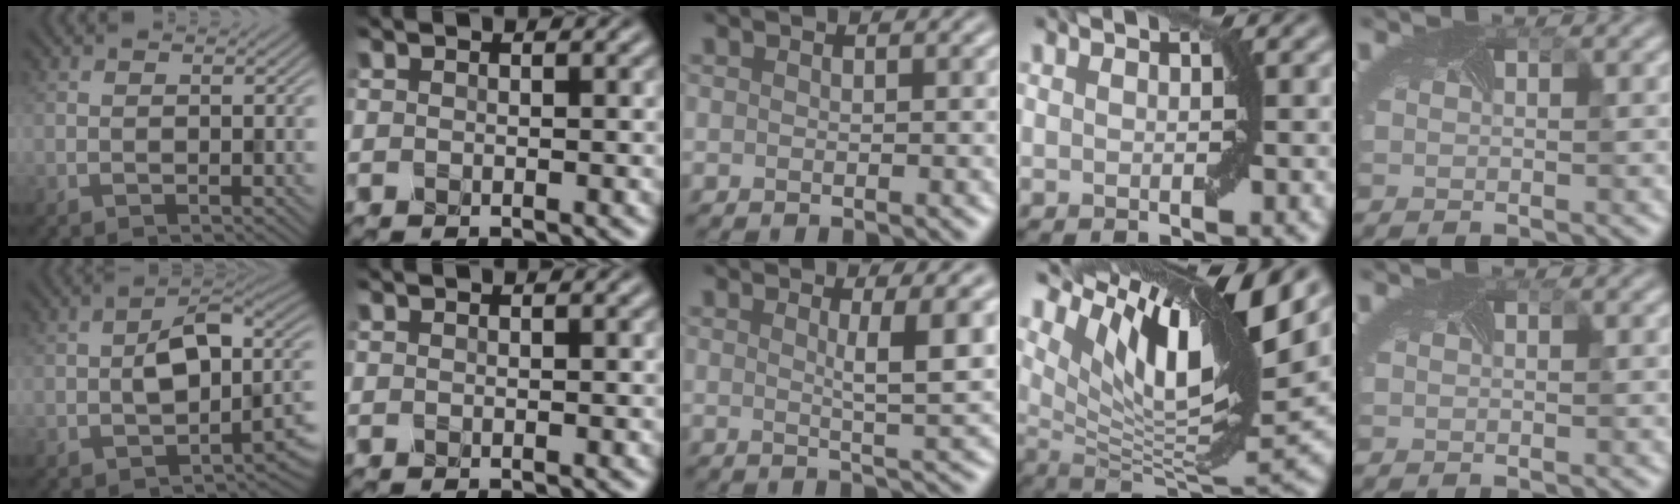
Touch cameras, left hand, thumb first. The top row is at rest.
{"thumb": {"total": 8.7, "force": [-0.9, 5.1, 7.0], "torque": [-0.095, 0.007, -0.019]}, "middle": {"total": 4.0, "force": [0.9, 0.6, 3.9], "torque": [-0.049, 0.000, 0.018]}, "ring": {"total": 13.4, "force": [6.9, 3.6, 10.9], "torque": [-0.188, 0.002, 0.134]}, "little": {"total": 0.9, "force": [0.6, 0.2, 0.7], "torque": [-0.003, 0.004, 0.006]}}